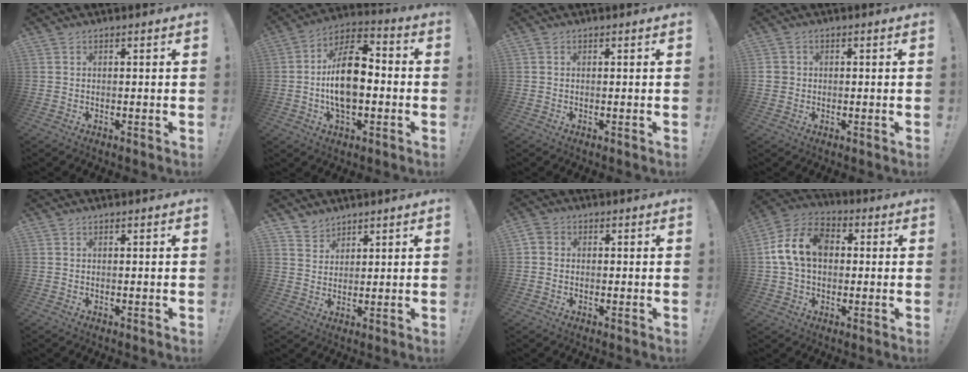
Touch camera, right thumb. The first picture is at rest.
{"total": 16.5, "force": [-2.1, 9.1, 13.6], "torque": [-0.237, 0.020, -0.039]}
{"total": 0.0}
{"total": 2.4, "force": [-0.1, 2.2, 0.7], "torque": [-0.006, 0.004, -0.001]}
{"total": 0.0}
{"total": 4.0, "force": [3.2, 2.3, -0.2], "torque": [-0.004, -0.025, 0.063]}
{"total": 2.8, "force": [-0.5, 2.5, 1.3], "torque": [-0.021, 0.009, -0.008]}
{"total": 14.2, "force": [1.9, 10.5, 9.5], "torque": [-0.175, 0.018, 0.039]}